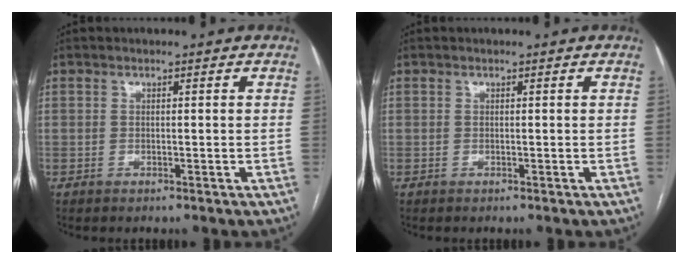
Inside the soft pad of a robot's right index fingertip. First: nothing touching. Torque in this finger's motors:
{"motor_torque": [0.05, 0.05, 0.00, 0.01]}